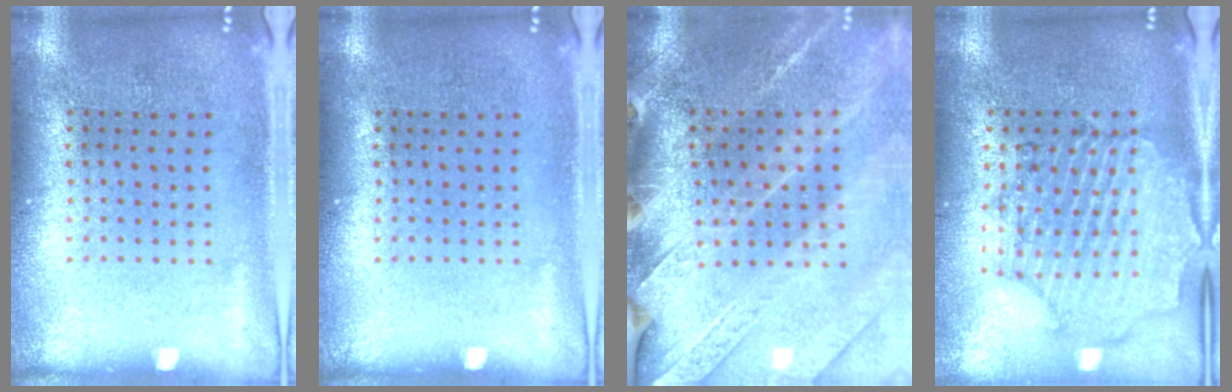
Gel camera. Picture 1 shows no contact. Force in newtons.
{"total": 0.0}
{"total": 2.9, "press": 2.9, "slide": 0.4}
{"total": 1.6, "press": 1.6, "slide": 0.4}